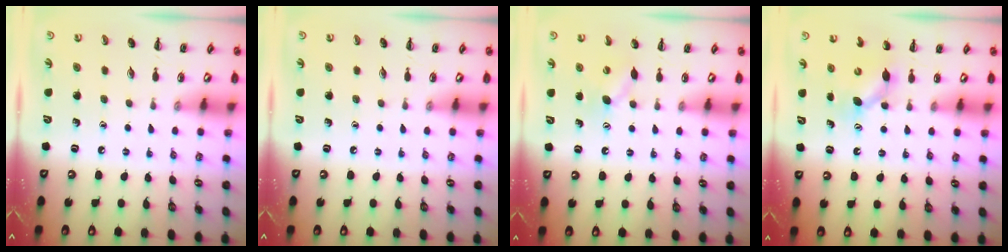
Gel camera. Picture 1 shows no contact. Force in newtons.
{"total": 0.0}
{"total": 5.2, "press": 5.1, "slide": 1.1}
{"total": 4.5, "press": 4.4, "slide": 0.9}